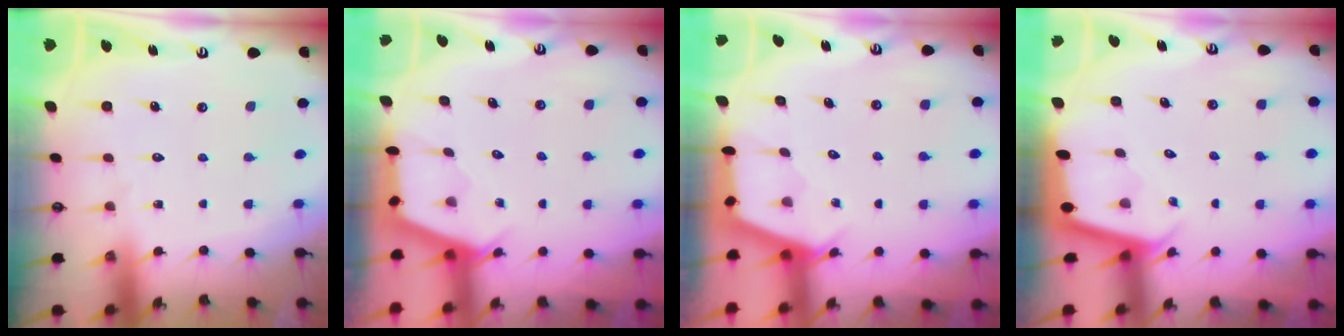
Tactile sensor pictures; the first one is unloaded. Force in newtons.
{"total": 2.6, "press": 2.6, "slide": 0.3}
{"total": 2.5, "press": 2.5, "slide": 0.4}
{"total": 1.9, "press": 1.9, "slide": 0.1}